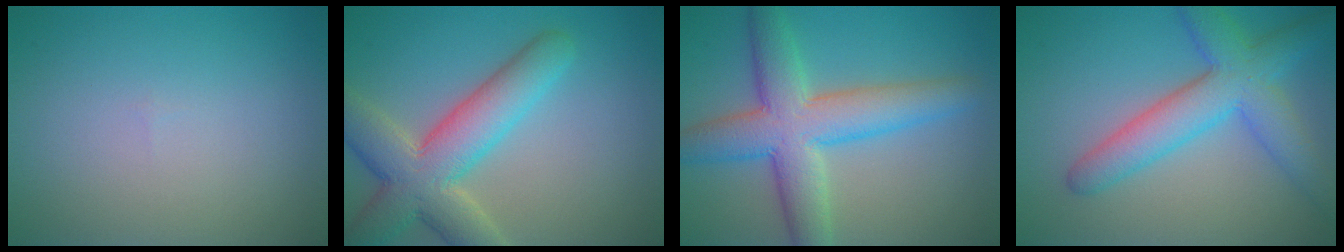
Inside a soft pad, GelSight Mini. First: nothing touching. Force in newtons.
{"total": 7.9, "press": 7.8, "slide": 0.6}
{"total": 7.9, "press": 7.9, "slide": 0.3}
{"total": 6.3, "press": 6.3, "slide": 0.2}